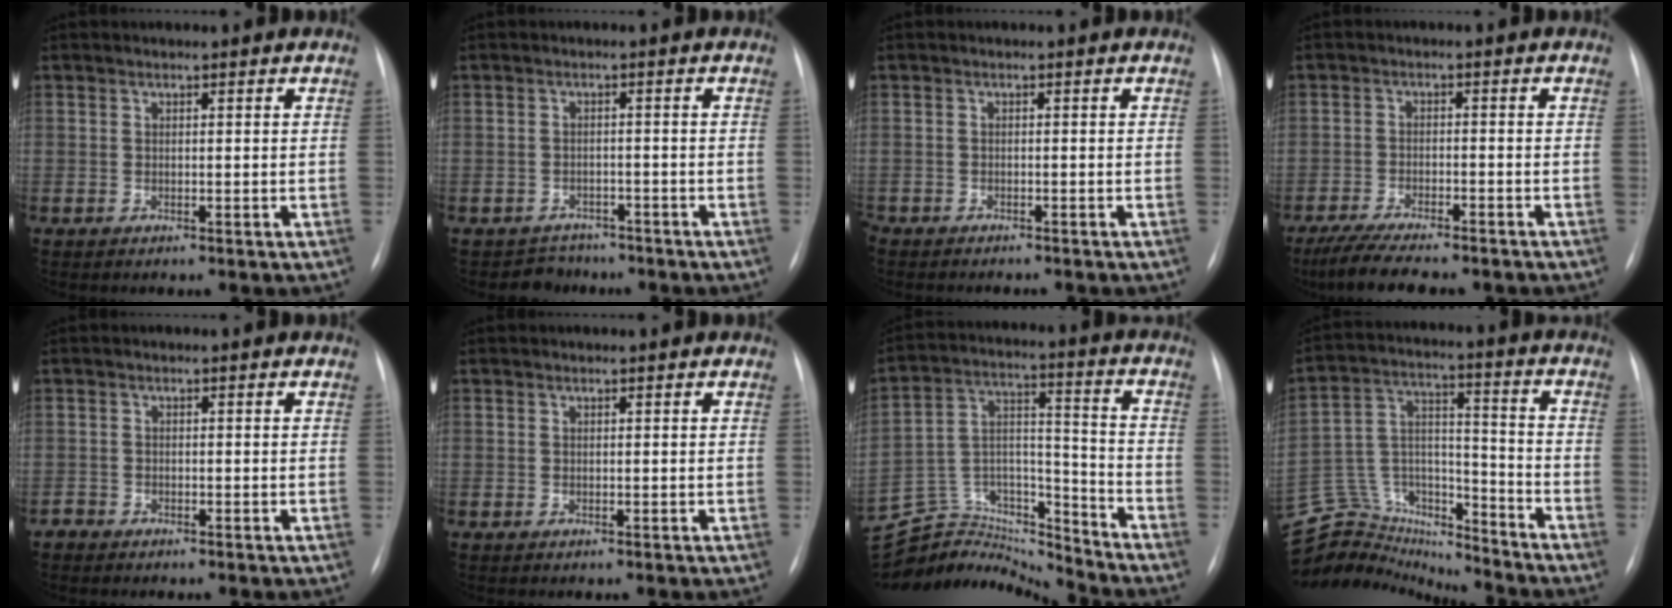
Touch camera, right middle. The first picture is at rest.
{"total": 3.3, "force": [-2.6, 1.8, -0.8], "torque": [0.011, 0.010, -0.039]}
{"total": 3.7, "force": [-3.4, 0.8, 1.1], "torque": [-0.008, -0.007, -0.048]}
{"total": 11.1, "force": [-9.2, 2.2, 5.7], "torque": [-0.092, -0.017, -0.140]}
{"total": 1.1, "force": [-0.9, 0.5, -0.1], "torque": [0.000, 0.001, -0.018]}
{"total": 0.0}
{"total": 15.0, "force": [-14.9, 2.1, -0.1], "torque": [0.005, 0.066, -0.258]}
{"total": 19.7, "force": [-19.0, 4.3, 2.8], "torque": [-0.064, 0.054, -0.306]}